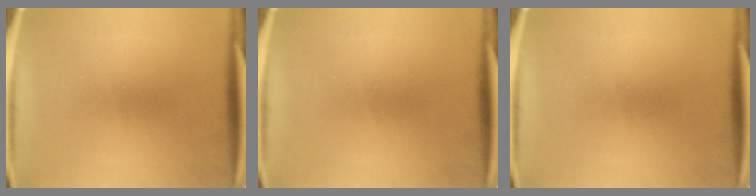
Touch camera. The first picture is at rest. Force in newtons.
{"total": 0.0}
{"total": 0.0}